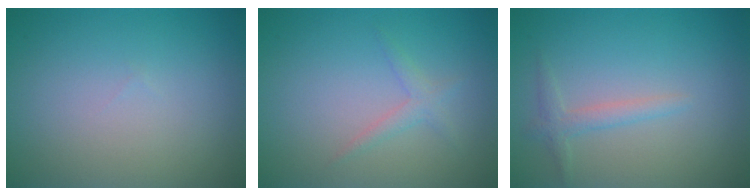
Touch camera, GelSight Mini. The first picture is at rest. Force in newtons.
{"total": 1.3, "press": 1.3, "slide": 0.2}
{"total": 1.5, "press": 1.5, "slide": 0.1}